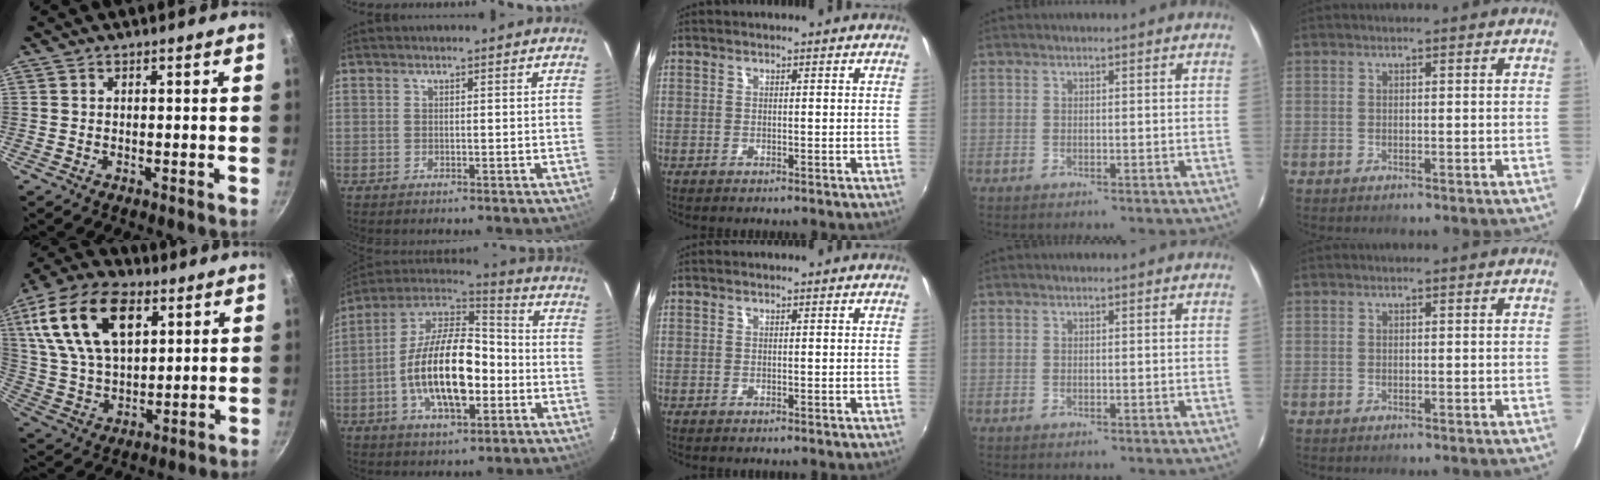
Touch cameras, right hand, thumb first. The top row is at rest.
{"thumb": {"total": 21.0, "force": [7.9, 12.4, 15.0], "torque": [-0.267, -0.009, 0.145]}, "index": {"total": 18.7, "force": [-4.3, 8.5, 16.1], "torque": [-0.304, 0.007, -0.081]}}